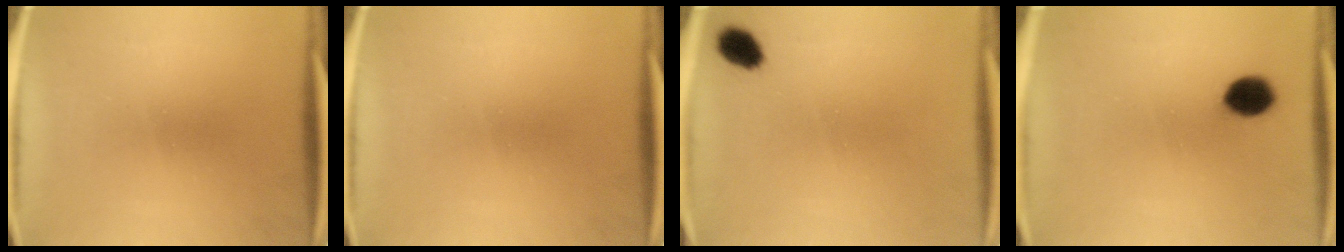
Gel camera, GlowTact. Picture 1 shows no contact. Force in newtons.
{"total": 0.0}
{"total": 4.3}
{"total": 6.0}